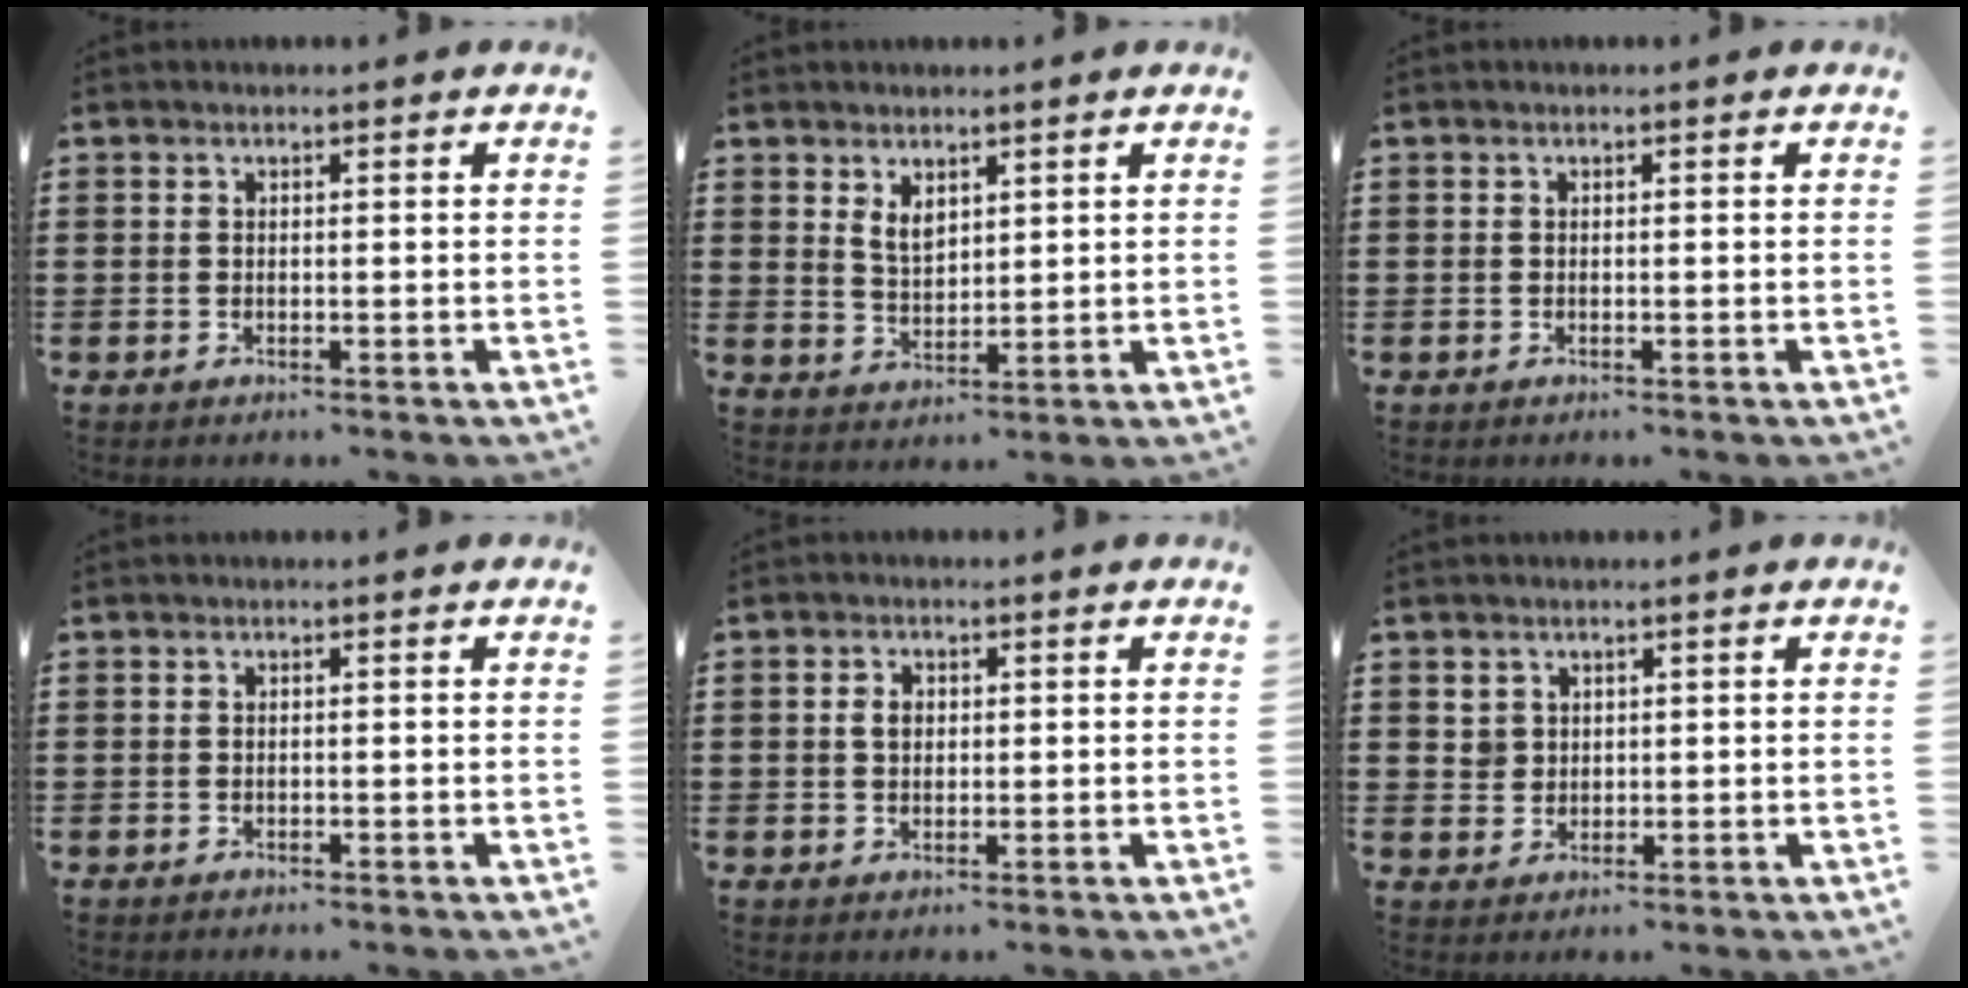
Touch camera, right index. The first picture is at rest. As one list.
[{"total": 3.4, "force": [2.0, 1.9, 1.9], "torque": [-0.034, 0.003, 0.035]}, {"total": 0.0}, {"total": 0.0}, {"total": 2.0, "force": [0.3, 1.5, 1.3], "torque": [-0.028, 0.009, 0.004]}, {"total": 2.3, "force": [1.2, 1.9, 0.2], "torque": [-0.012, 0.009, 0.022]}]